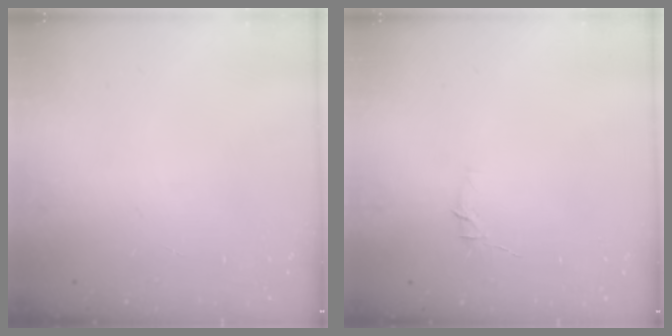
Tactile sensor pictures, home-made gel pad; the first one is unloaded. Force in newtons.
{"total": 4.5, "press": 4.4, "slide": 1.0}